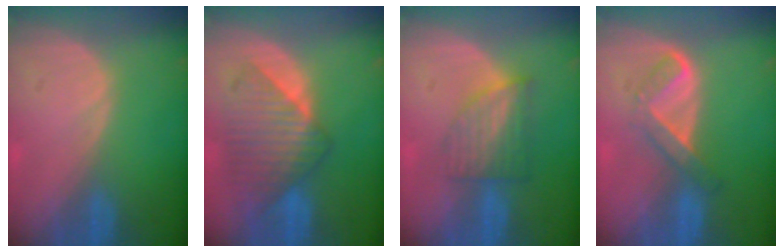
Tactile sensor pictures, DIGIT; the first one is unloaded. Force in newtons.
{"total": 8.6, "press": 8.2, "slide": 2.6}
{"total": 6.3, "press": 5.6, "slide": 2.9}
{"total": 5.4, "press": 4.5, "slide": 3.1}